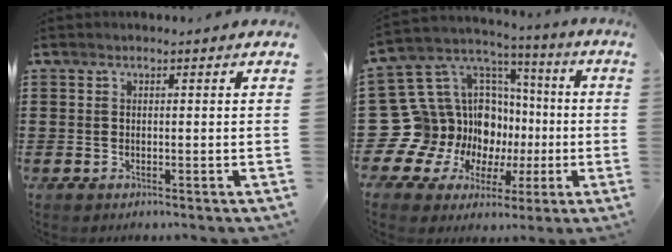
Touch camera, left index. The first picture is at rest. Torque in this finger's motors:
{"motor_torque": [1.20, 0.82, 0.36, 0.02]}